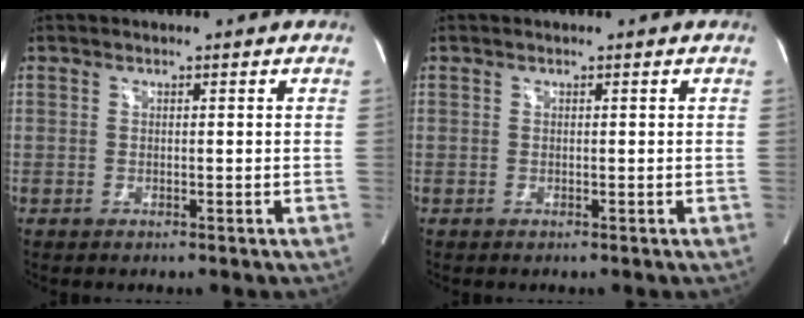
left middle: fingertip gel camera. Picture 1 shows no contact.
{"total": 0.0}